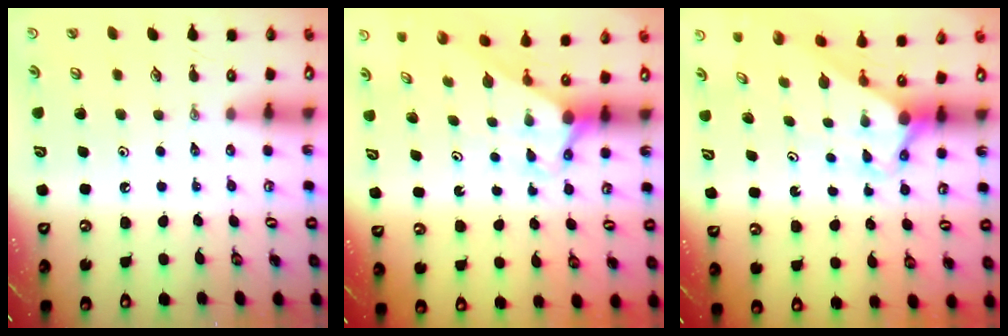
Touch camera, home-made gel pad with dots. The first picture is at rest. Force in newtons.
{"total": 2.8, "press": 2.8, "slide": 0.1}
{"total": 2.9, "press": 2.9, "slide": 0.3}